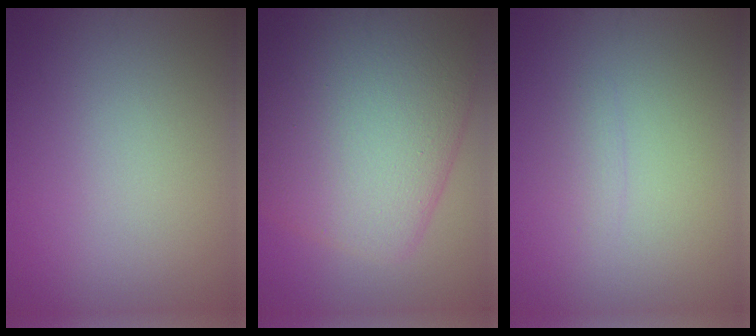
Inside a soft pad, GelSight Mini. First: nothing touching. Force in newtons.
{"total": 11.6, "press": 11.6, "slide": 0.3}
{"total": 0.7, "press": 0.7, "slide": 0.1}